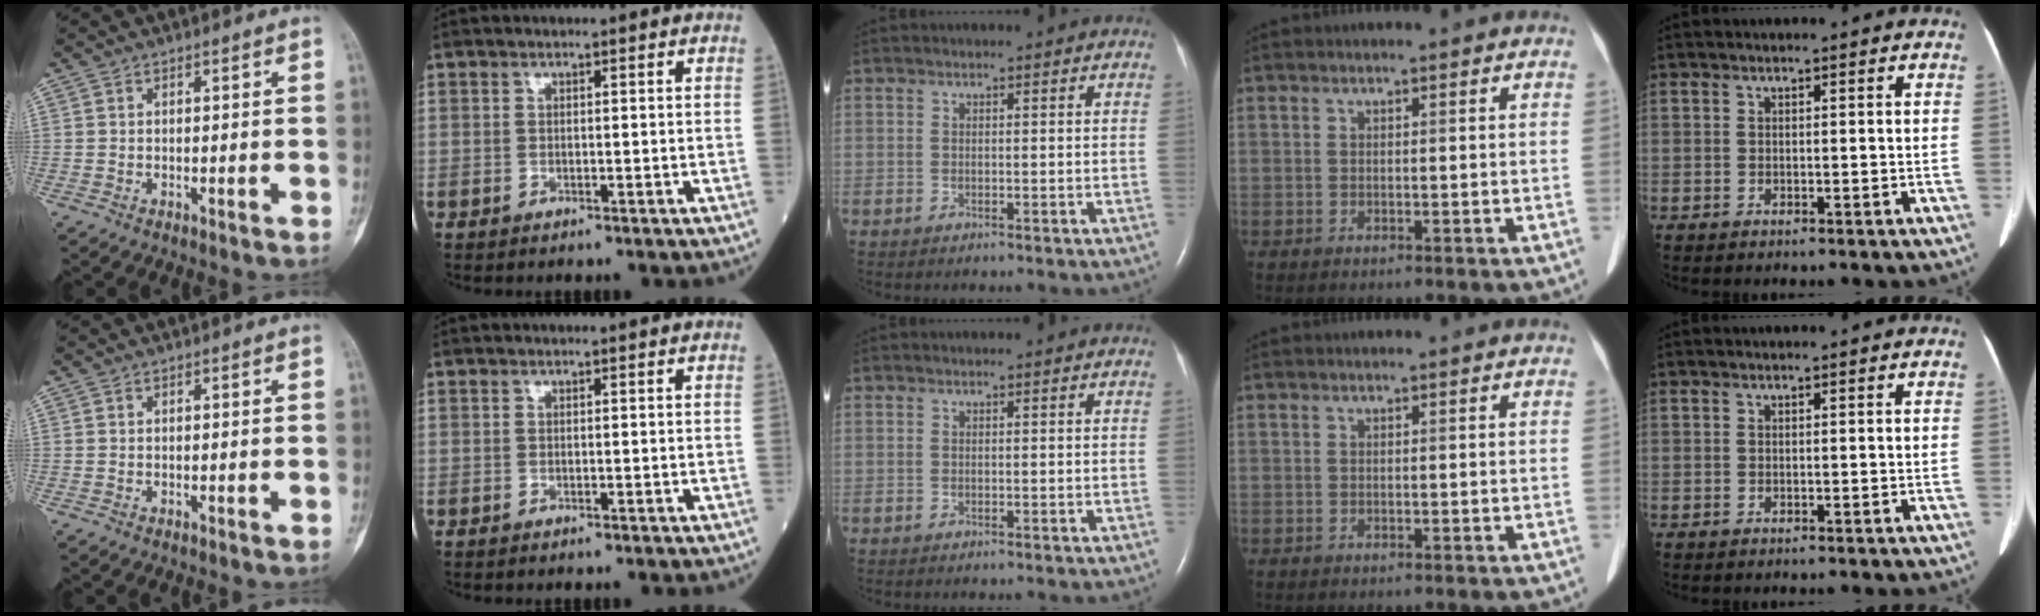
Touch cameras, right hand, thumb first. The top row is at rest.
{}